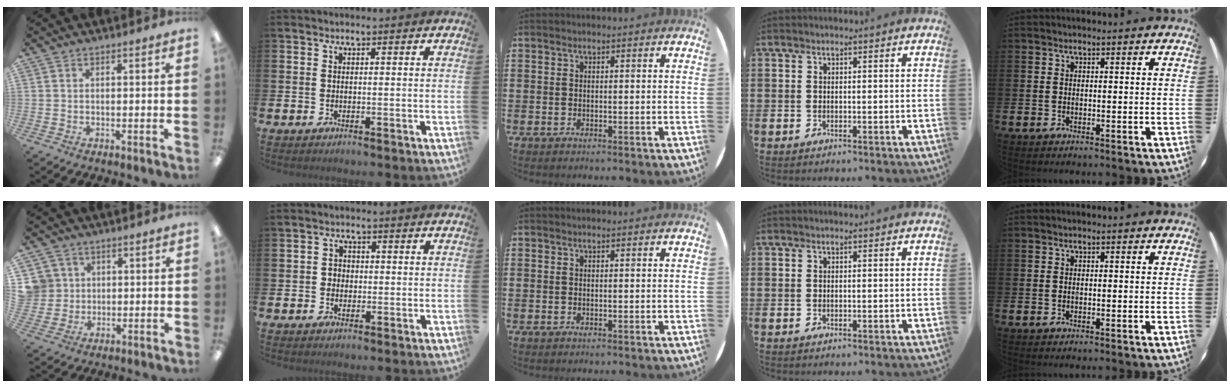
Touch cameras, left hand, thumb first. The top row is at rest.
{"thumb": {"total": 6.1, "force": [1.9, 5.7, 0.3], "torque": [-0.014, 0.005, 0.040]}, "index": {"total": 1.8, "force": [-0.2, 1.7, 0.4], "torque": [0.001, 0.004, -0.011]}}